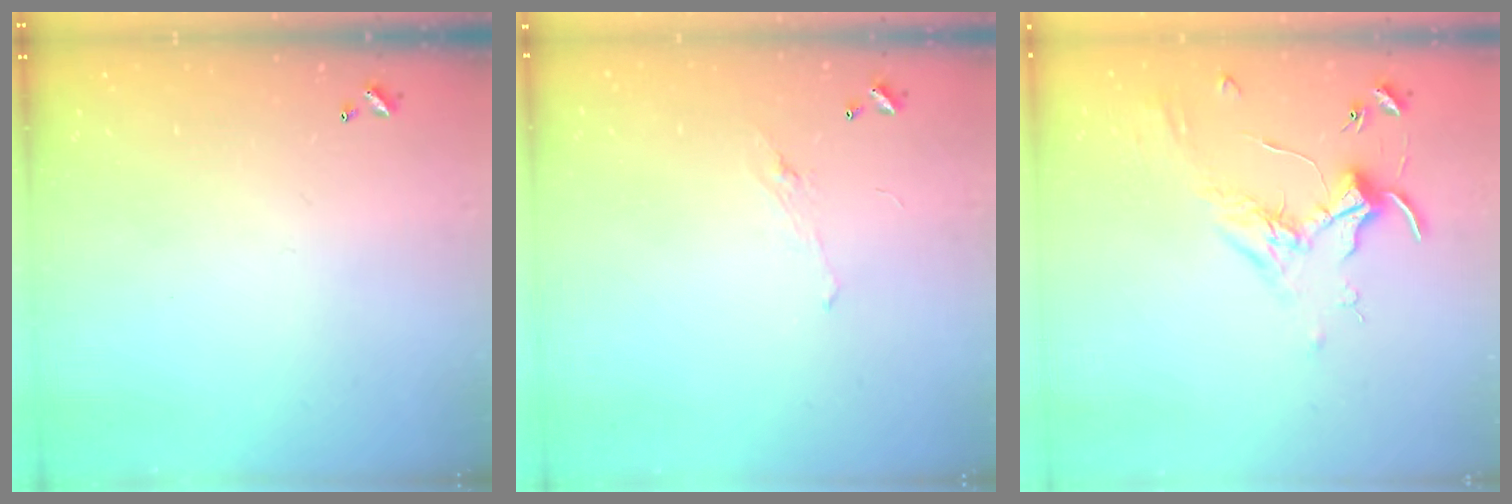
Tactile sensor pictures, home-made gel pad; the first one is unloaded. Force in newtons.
{"total": 2.2, "press": 2.1, "slide": 0.8}
{"total": 1.8, "press": 1.8, "slide": 0.4}